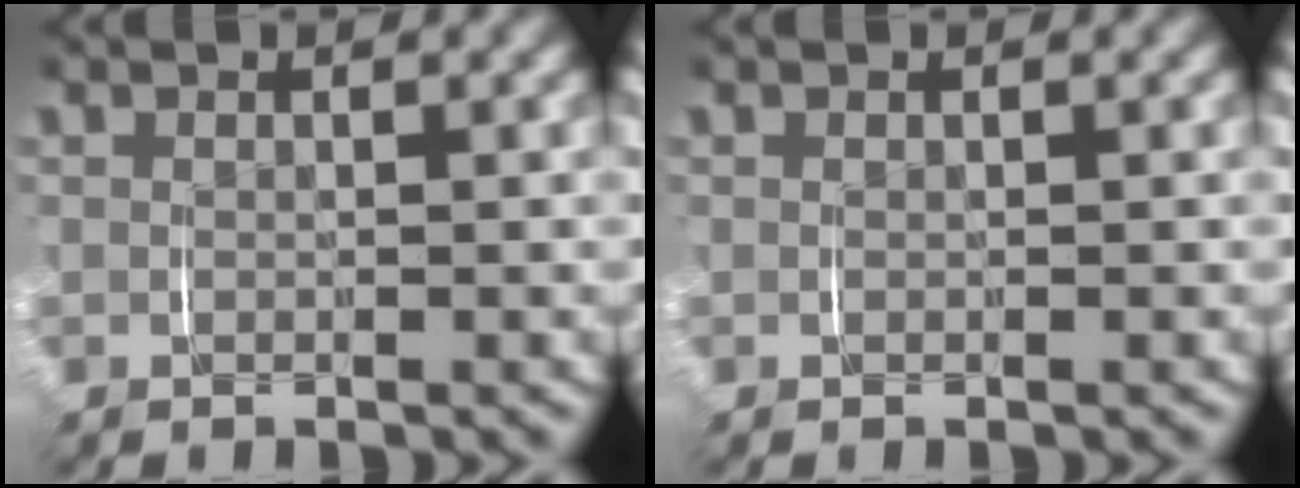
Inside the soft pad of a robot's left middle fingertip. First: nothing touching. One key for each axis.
{"total": 0.0}